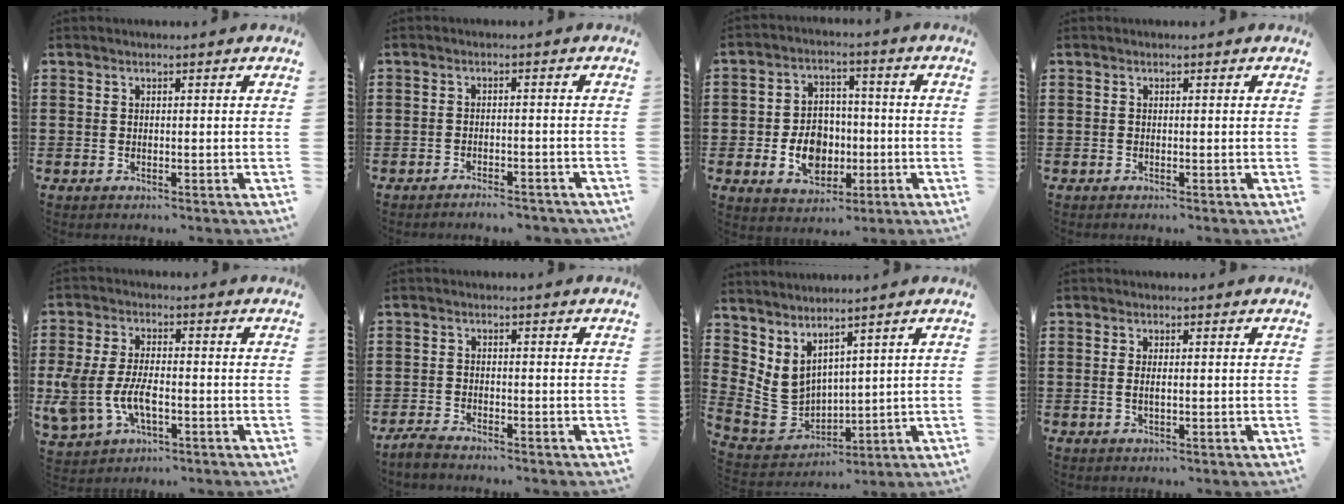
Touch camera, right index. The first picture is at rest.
{"total": 2.1, "force": [-2.1, 0.1, 0.4], "torque": [-0.010, 0.001, -0.043]}
{"total": 7.7, "force": [-1.5, 6.1, 4.5], "torque": [-0.086, 0.006, -0.029]}
{"total": 0.0}
{"total": 7.4, "force": [-1.8, 4.2, 5.8], "torque": [-0.141, 0.000, -0.037]}
{"total": 1.9, "force": [-1.9, 0.1, 0.2], "torque": [-0.008, 0.003, -0.038]}
{"total": 5.4, "force": [2.6, 4.1, 2.5], "torque": [-0.095, -0.024, 0.046]}
{"total": 1.5, "force": [-0.1, 0.4, 1.5], "torque": [-0.035, -0.003, -0.004]}